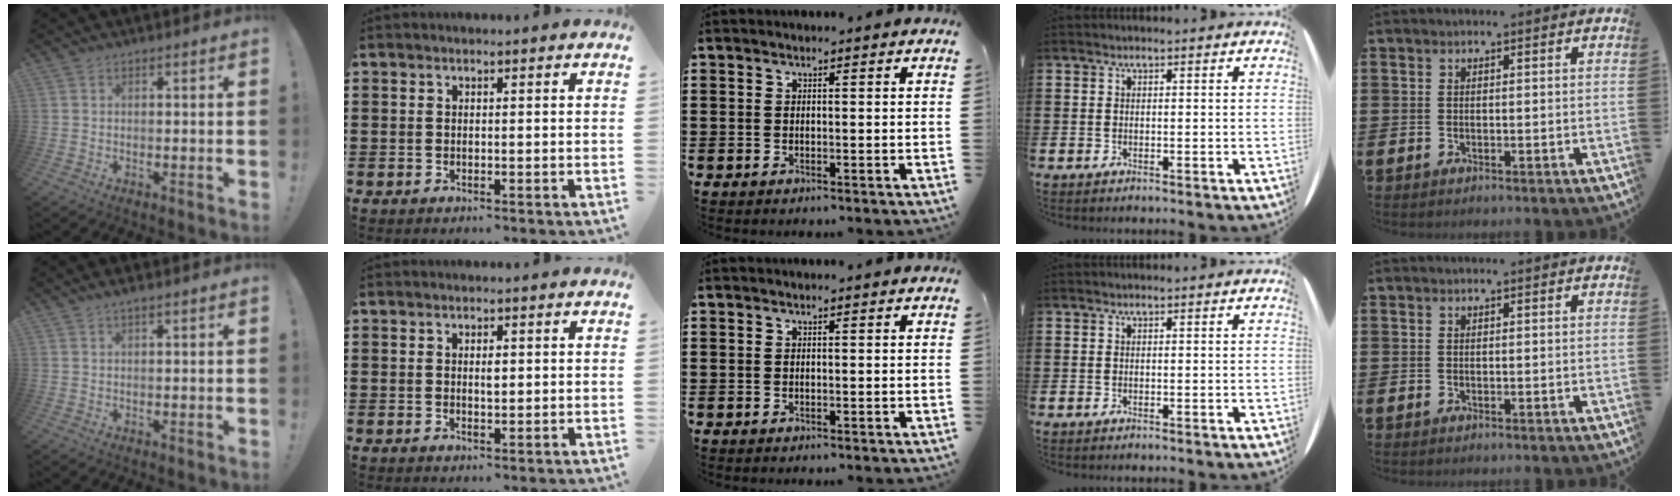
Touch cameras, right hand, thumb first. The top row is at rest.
{"thumb": {"total": 1.4, "force": [0.9, 0.0, 1.1], "torque": [-0.026, 0.001, 0.017]}, "index": {"total": 1.7, "force": [0.3, 0.7, 1.5], "torque": [-0.030, 0.004, 0.003]}}